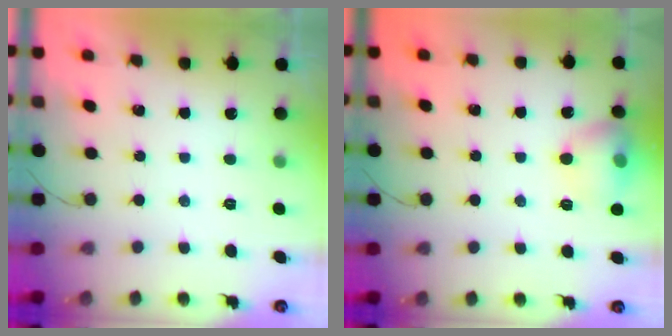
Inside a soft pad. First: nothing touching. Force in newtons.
{"total": 10.4, "press": 10.3, "slide": 1.4}